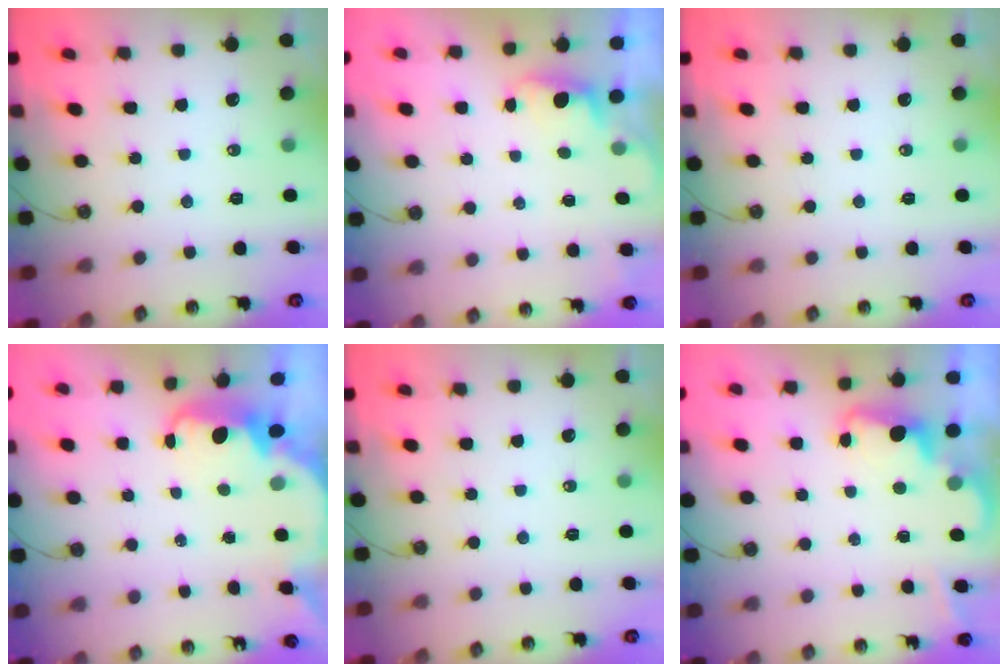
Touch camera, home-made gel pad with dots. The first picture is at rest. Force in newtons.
{"total": 0.7, "press": 0.1, "slide": 0.7}
{"total": 0.0}
{"total": 3.8, "press": 3.8, "slide": 0.4}
{"total": 0.0}
{"total": 2.4, "press": 2.3, "slide": 0.5}